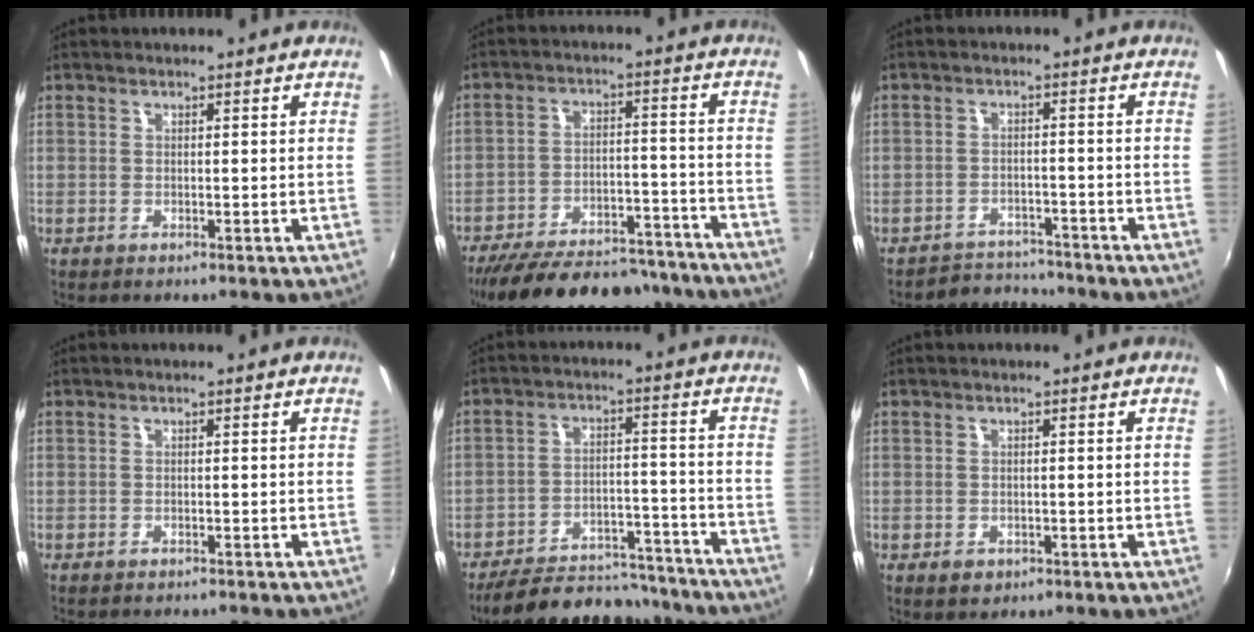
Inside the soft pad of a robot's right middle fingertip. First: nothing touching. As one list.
[{"total": 24.6, "force": [-21.1, 8.6, 9.3], "torque": [-0.185, 0.021, -0.279]}, {"total": 5.0, "force": [-4.7, 1.4, -0.7], "torque": [0.000, 0.010, -0.076]}, {"total": 3.0, "force": [-2.8, 0.6, 1.0], "torque": [-0.025, -0.012, -0.043]}, {"total": 18.7, "force": [-16.5, 6.3, 5.9], "torque": [-0.120, 0.028, -0.218]}, {"total": 1.9, "force": [-1.0, 1.4, 0.8], "torque": [-0.015, -0.003, -0.014]}]